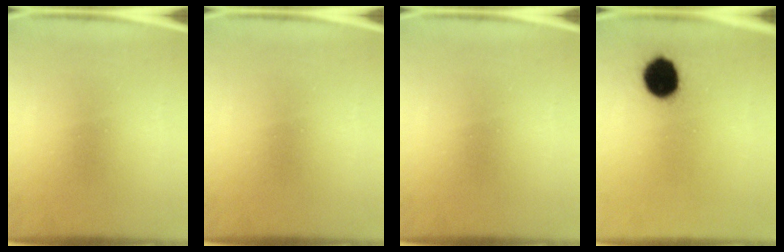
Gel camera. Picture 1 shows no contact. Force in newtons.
{"total": 0.0}
{"total": 0.0}
{"total": 9.6}